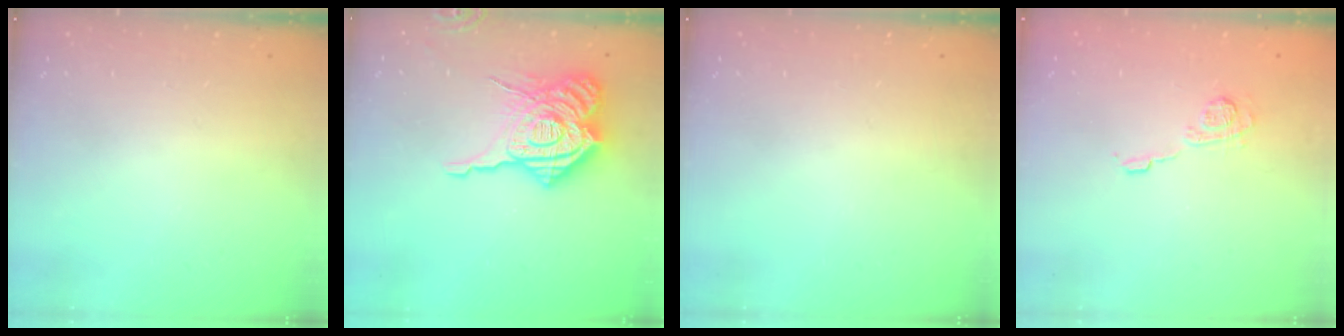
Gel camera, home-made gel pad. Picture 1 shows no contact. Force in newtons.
{"total": 23.6, "press": 23.4, "slide": 2.7}
{"total": 0.0}
{"total": 9.5, "press": 9.5, "slide": 0.8}